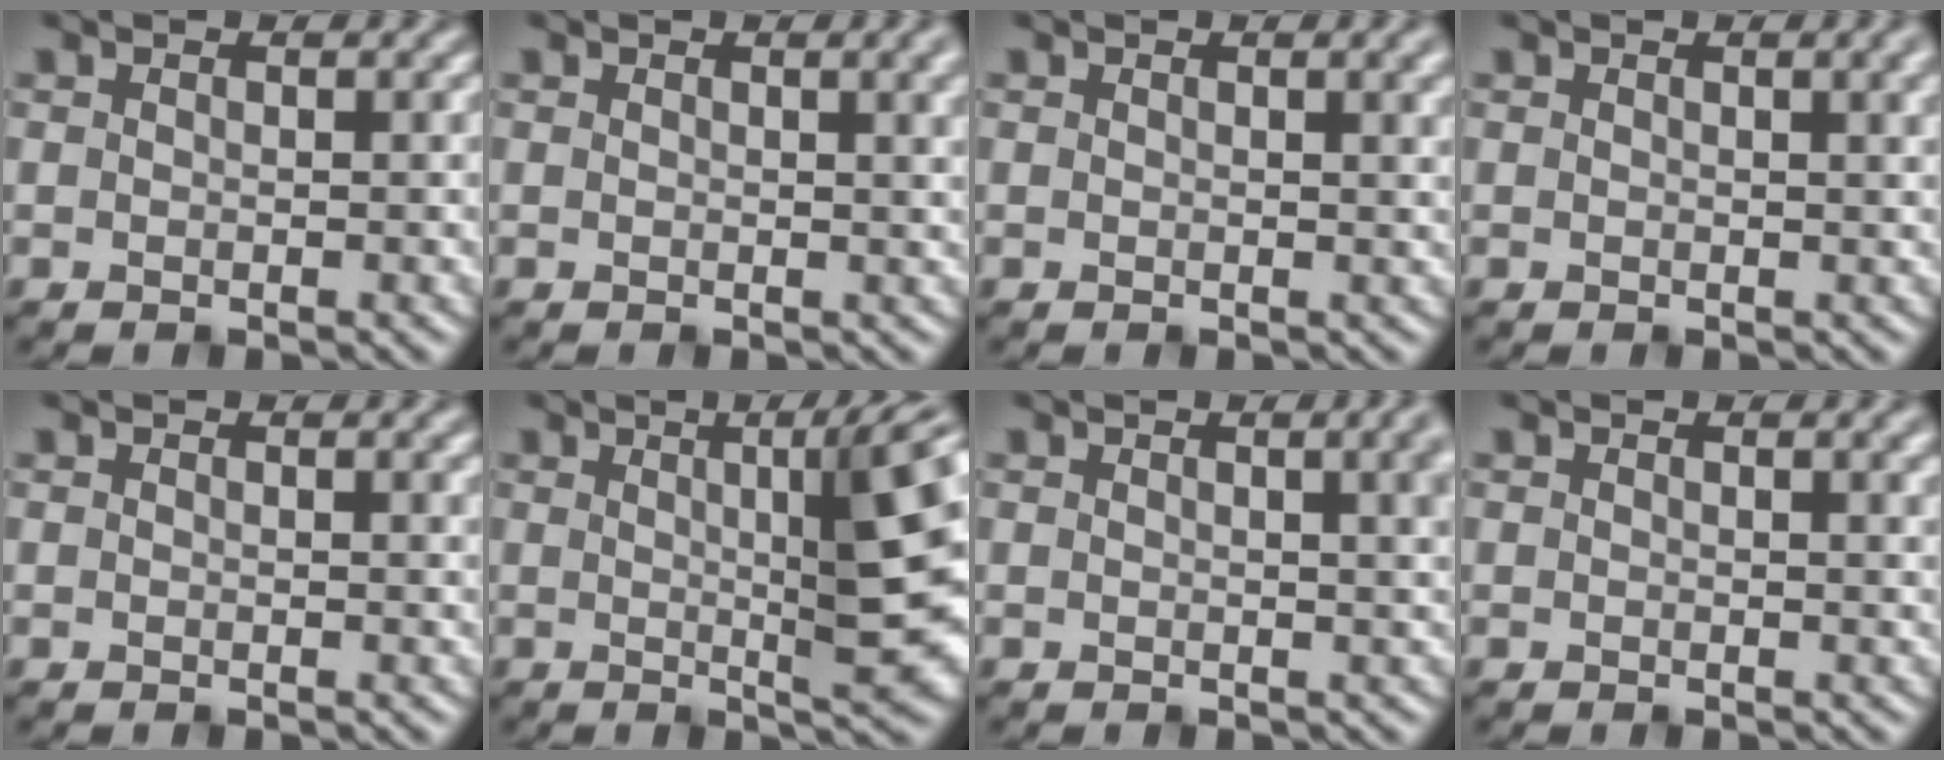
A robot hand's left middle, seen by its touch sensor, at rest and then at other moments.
{"total": 5.0, "force": [2.7, 1.9, 3.8], "torque": [-0.033, 0.018, 0.030]}
{"total": 3.9, "force": [2.1, 1.3, 3.0], "torque": [-0.031, 0.012, 0.027]}
{"total": 4.4, "force": [2.4, 1.6, 3.3], "torque": [-0.034, 0.016, 0.027]}
{"total": 1.7, "force": [1.0, 0.4, 1.3], "torque": [-0.010, 0.006, 0.013]}
{"total": 11.5, "force": [2.0, 2.7, 11.0], "torque": [-0.099, 0.012, 0.023]}
{"total": 7.3, "force": [3.2, 3.3, 5.7], "torque": [-0.030, 0.039, 0.015]}
{"total": 2.8, "force": [1.5, 0.8, 2.2], "torque": [-0.023, 0.008, 0.023]}